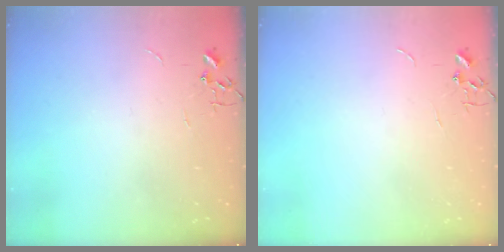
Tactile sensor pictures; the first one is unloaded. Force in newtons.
{"total": 0.0}